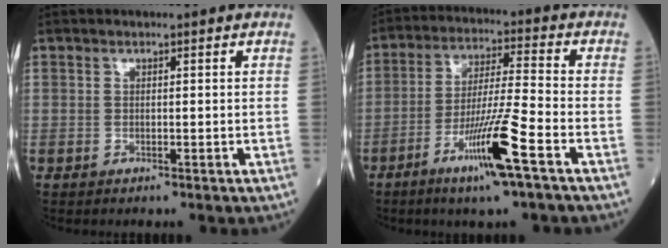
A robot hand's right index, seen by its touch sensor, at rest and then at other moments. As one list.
[{"total": 12.2, "force": [-6.2, -0.3, 10.5], "torque": [-0.201, -0.019, -0.114]}]